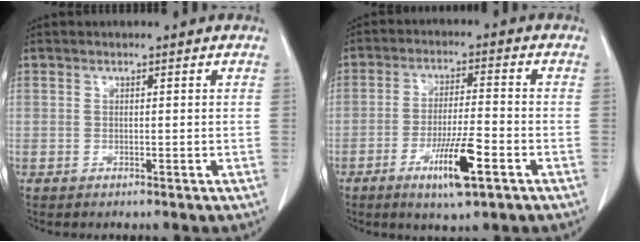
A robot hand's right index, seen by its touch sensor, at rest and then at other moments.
{"total": 8.6, "force": [-4.2, 0.9, 7.5], "torque": [-0.135, -0.013, -0.068]}